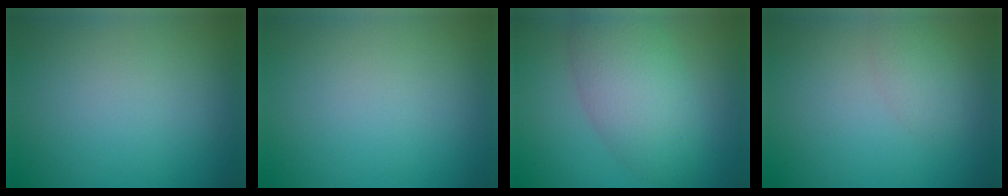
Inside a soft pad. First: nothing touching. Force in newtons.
{"total": 0.0}
{"total": 6.4, "press": 6.4, "slide": 0.2}
{"total": 1.6, "press": 1.6, "slide": 0.1}